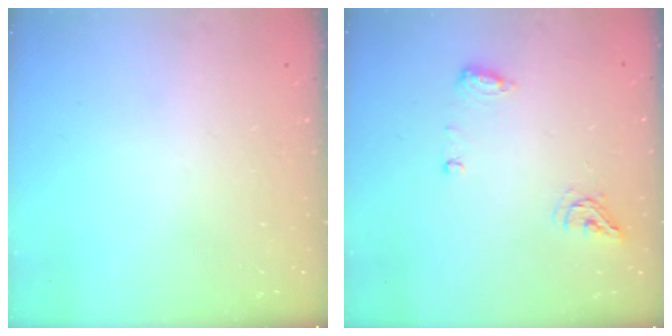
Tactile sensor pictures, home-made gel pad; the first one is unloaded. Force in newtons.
{"total": 7.4, "press": 7.4, "slide": 1.0}